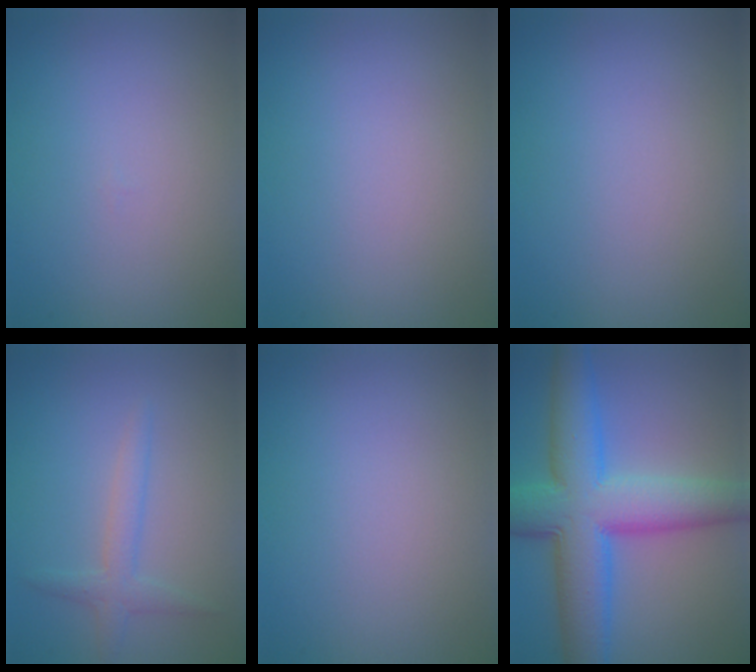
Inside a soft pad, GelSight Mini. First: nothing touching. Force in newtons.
{"total": 0.0}
{"total": 0.0}
{"total": 2.0, "press": 2.0, "slide": 0.1}
{"total": 0.0}
{"total": 11.1, "press": 11.1, "slide": 0.4}